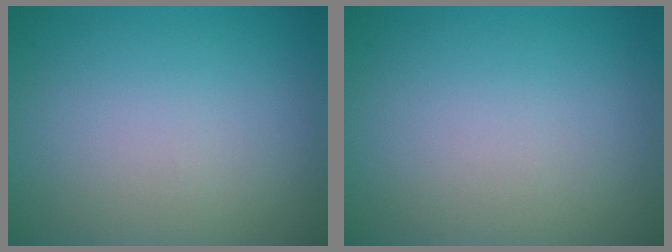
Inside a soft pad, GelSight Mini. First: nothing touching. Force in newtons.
{"total": 0.0}